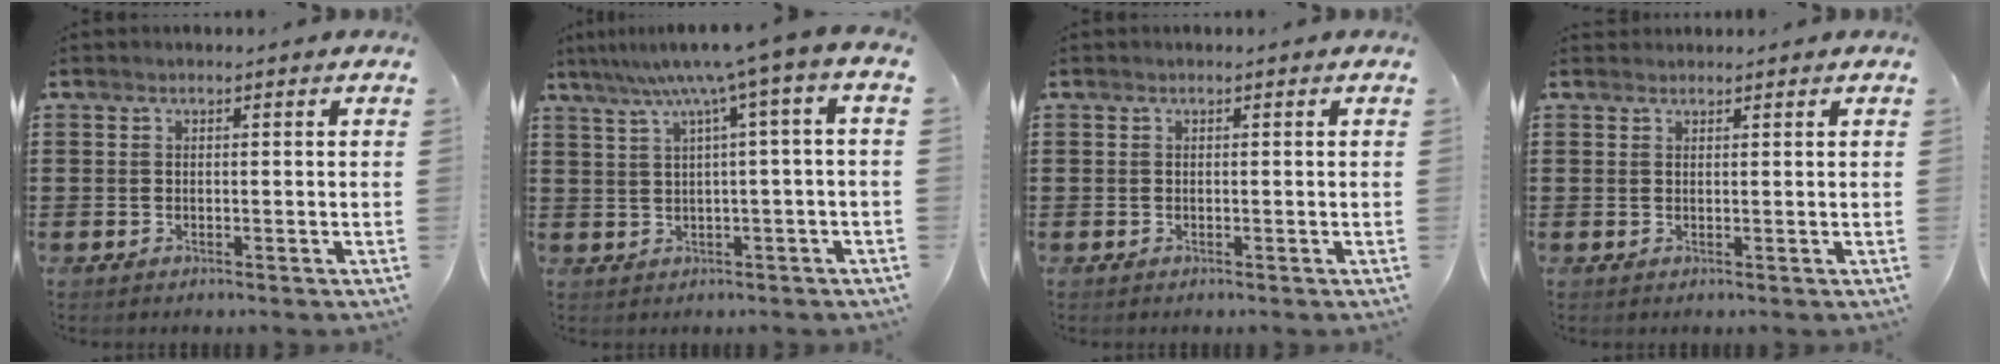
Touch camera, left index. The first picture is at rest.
{"total": 6.4, "force": [2.0, -0.6, 6.0], "torque": [-0.118, -0.014, 0.026]}
{"total": 0.0}
{"total": 0.8, "force": [0.8, 0.3, 0.0], "torque": [-0.003, 0.000, 0.016]}